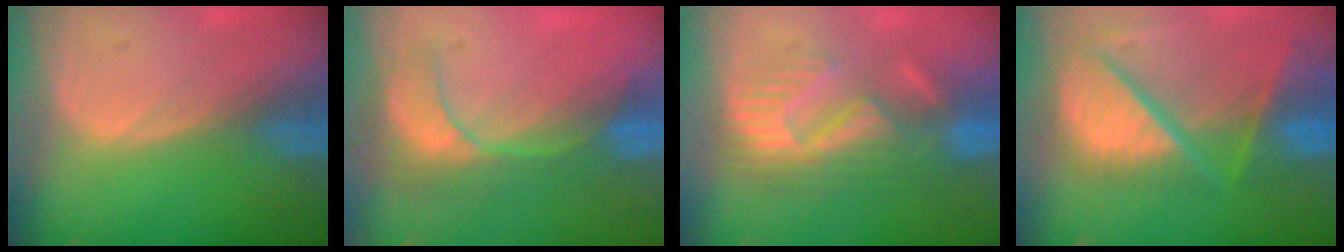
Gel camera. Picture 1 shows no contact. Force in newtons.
{"total": 8.9, "press": 7.7, "slide": 4.5}
{"total": 8.9, "press": 8.7, "slide": 1.5}
{"total": 11.7, "press": 10.0, "slide": 6.1}